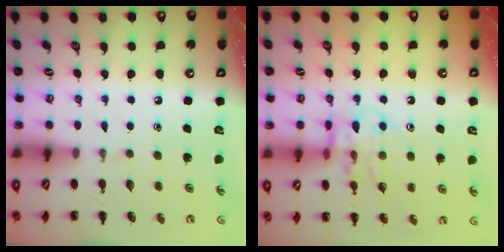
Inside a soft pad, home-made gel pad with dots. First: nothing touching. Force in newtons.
{"total": 11.3, "press": 11.2, "slide": 1.4}